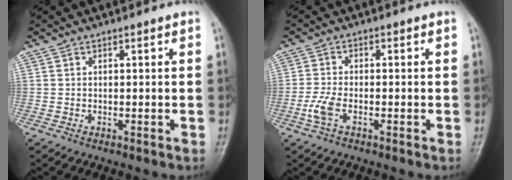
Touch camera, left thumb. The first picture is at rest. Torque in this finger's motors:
{"motor_torque": [-0.08, 0.14, 0.35, 0.06, 0.03]}